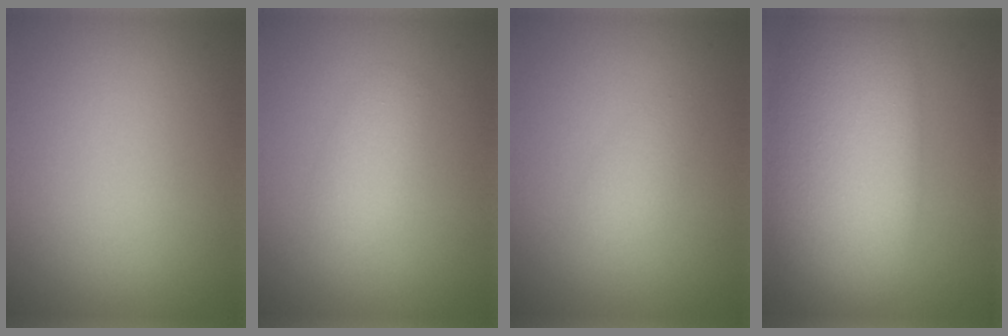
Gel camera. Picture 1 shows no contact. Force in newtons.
{"total": 2.4, "press": 2.4, "slide": 0.2}
{"total": 1.4, "press": 1.3, "slide": 0.1}
{"total": 11.9, "press": 11.9, "slide": 0.8}